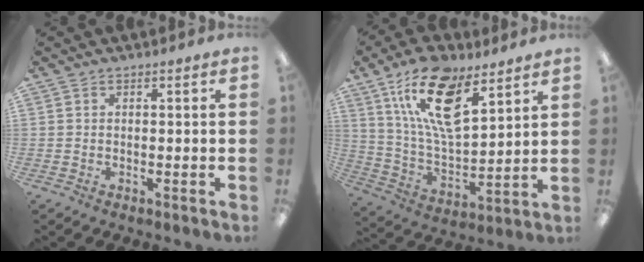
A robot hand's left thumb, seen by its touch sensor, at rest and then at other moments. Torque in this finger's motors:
{"motor_torque": [0.19, 0.35, 1.40, -1.37, 0.18]}